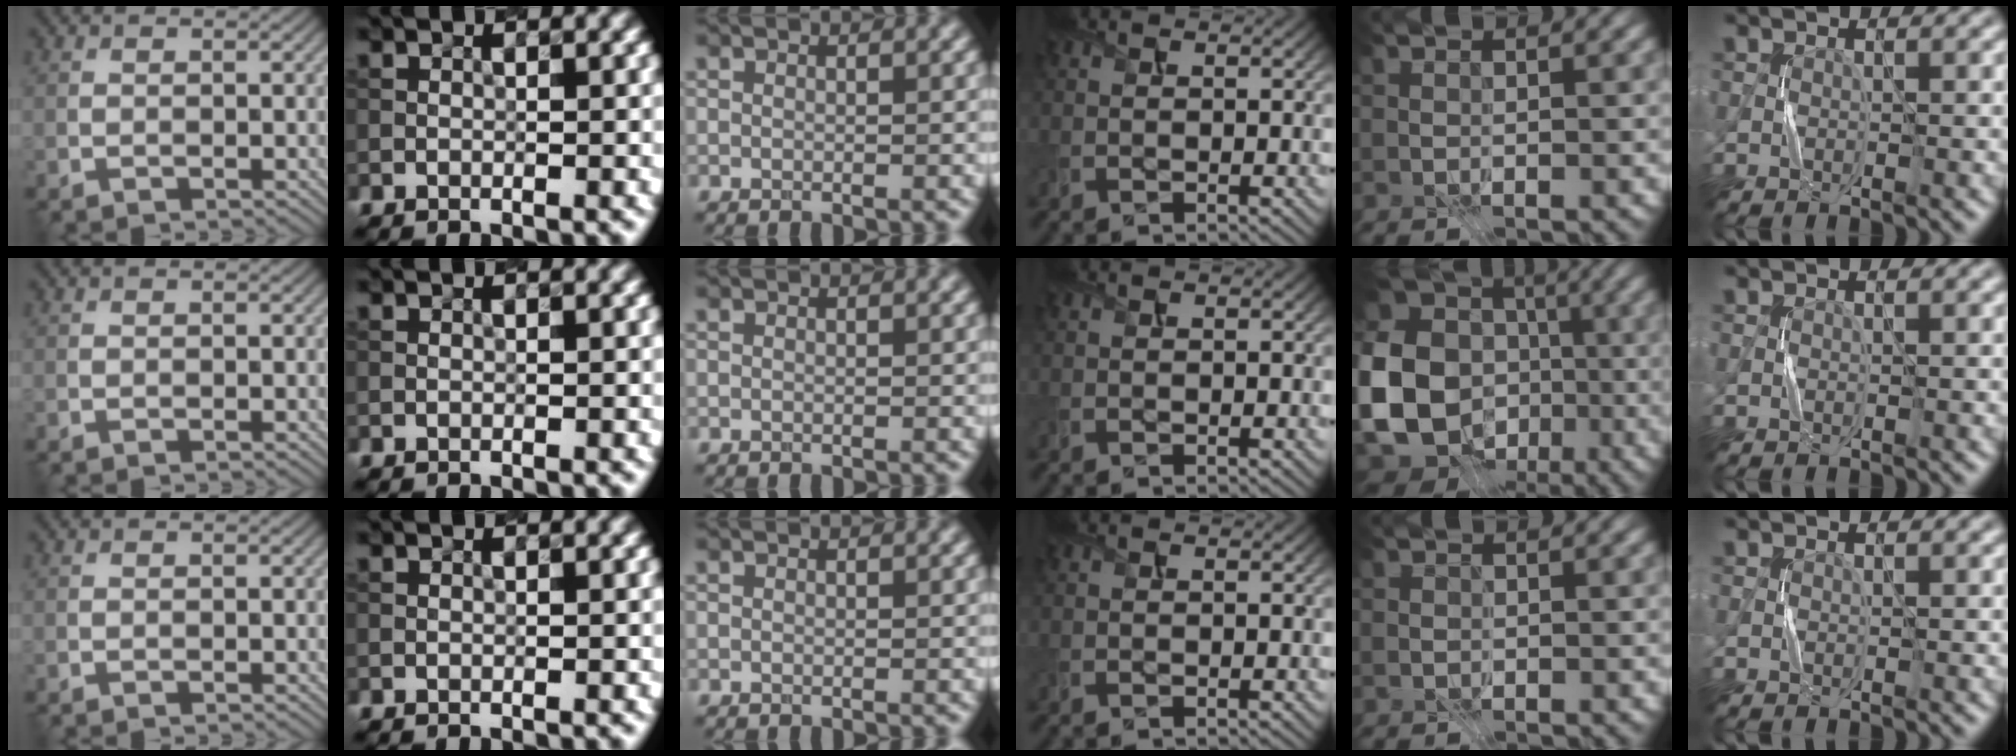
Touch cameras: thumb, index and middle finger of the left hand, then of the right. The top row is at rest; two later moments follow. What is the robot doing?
{"motion": "press", "object": "sticker"}